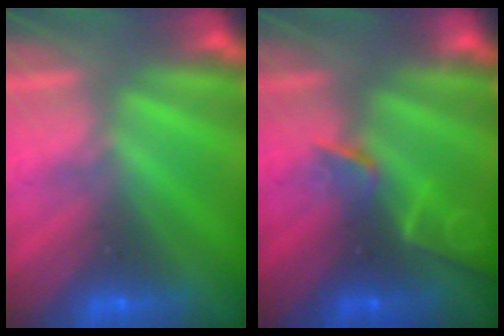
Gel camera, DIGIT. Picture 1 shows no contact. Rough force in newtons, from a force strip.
{"total": 2.1}